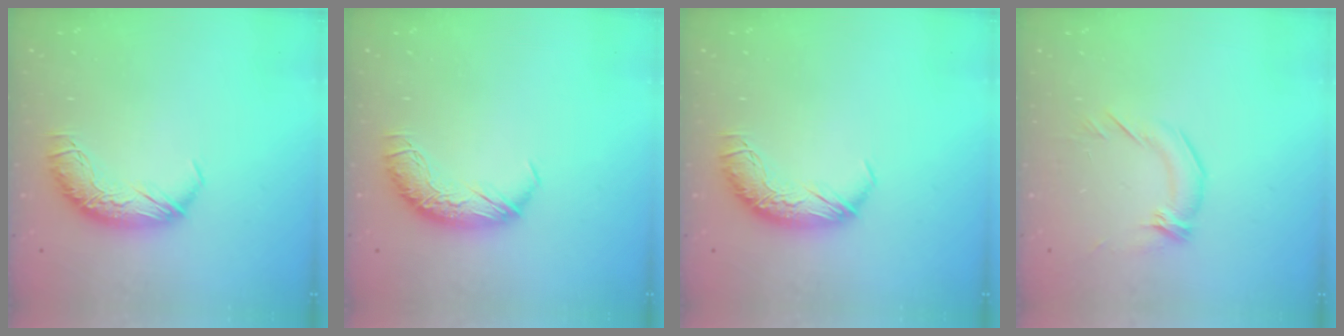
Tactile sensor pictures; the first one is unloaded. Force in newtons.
{"total": 0.0}
{"total": 0.0}
{"total": 2.2, "press": 1.1, "slide": 1.9}